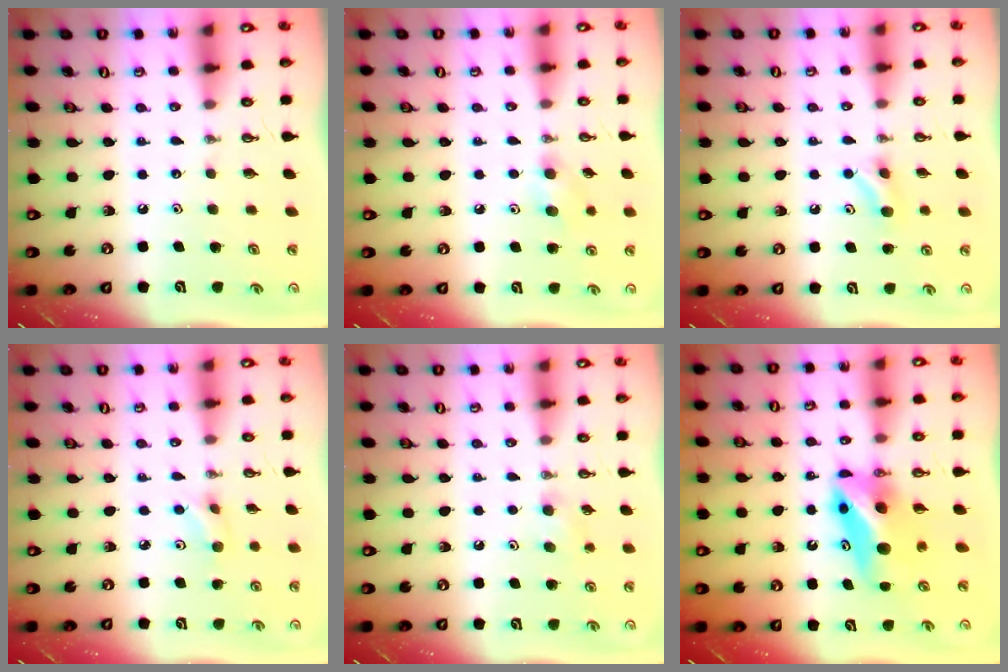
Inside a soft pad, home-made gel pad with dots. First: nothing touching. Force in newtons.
{"total": 6.7, "press": 6.5, "slide": 1.3}
{"total": 4.0, "press": 3.8, "slide": 1.4}
{"total": 4.6, "press": 4.5, "slide": 0.9}
{"total": 6.3, "press": 4.8, "slide": 4.1}
{"total": 9.5, "press": 8.3, "slide": 4.4}